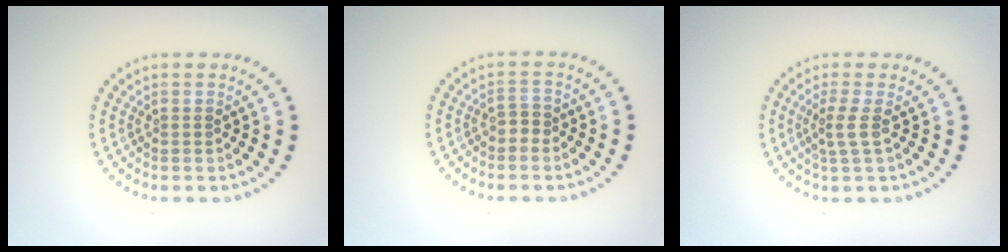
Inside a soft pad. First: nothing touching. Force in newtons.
{"total": 1.0, "press": 0.8, "slide": 0.5}
{"total": 1.7, "press": 1.3, "slide": 1.1}